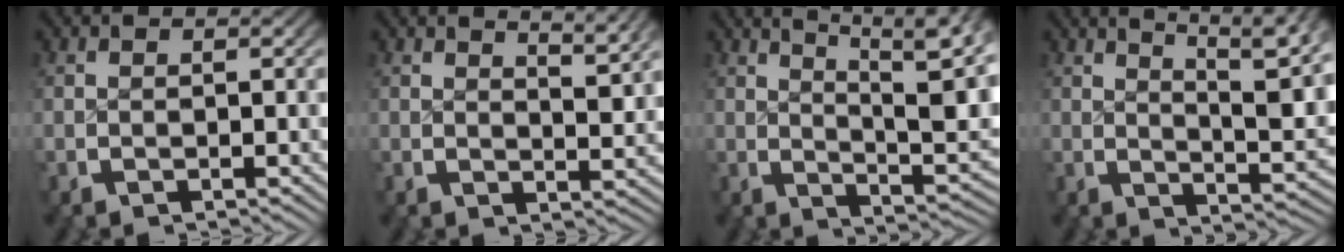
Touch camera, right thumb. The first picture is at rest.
{"total": 3.2, "force": [2.4, 0.5, 2.0], "torque": [-0.020, -0.003, 0.037]}
{"total": 11.6, "force": [4.5, 5.8, 9.0], "torque": [-0.103, -0.003, 0.064]}
{"total": 9.6, "force": [4.3, 4.4, 7.4], "torque": [-0.078, 0.002, 0.059]}